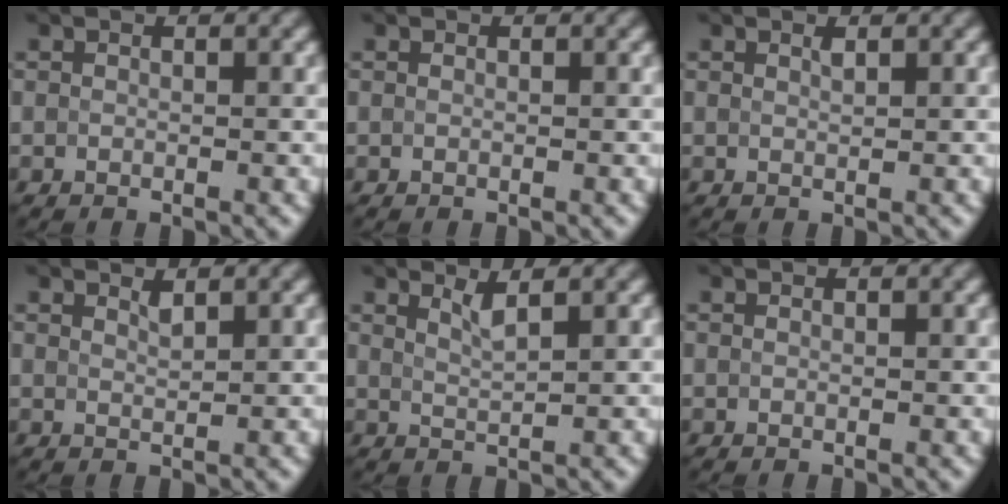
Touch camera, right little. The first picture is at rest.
{"total": 0.0}
{"total": 0.6, "force": [0.4, 0.1, 0.4], "torque": [-0.005, -0.001, 0.009]}
{"total": 0.9, "force": [0.8, 0.2, 0.5], "torque": [-0.009, -0.003, 0.015]}
{"total": 1.7, "force": [1.1, 0.5, 1.3], "torque": [-0.019, -0.001, 0.019]}
{"total": 0.0}